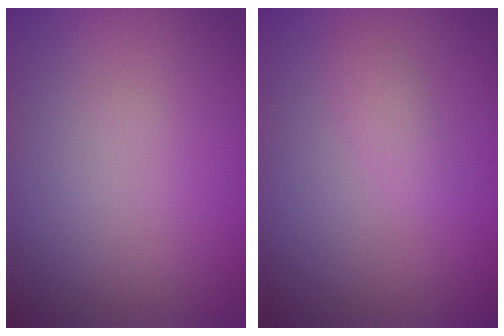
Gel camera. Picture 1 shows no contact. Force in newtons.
{"total": 1.2, "press": 1.2, "slide": 0.1}